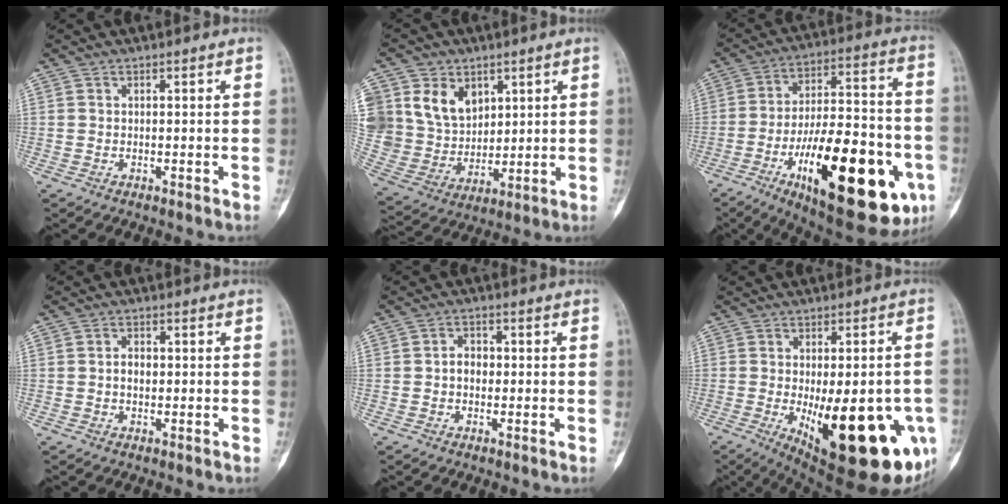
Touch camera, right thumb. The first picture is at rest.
{"total": 16.2, "force": [6.2, 13.0, 7.3], "torque": [-0.121, -0.008, 0.137]}
{"total": 31.2, "force": [-11.3, 11.4, 26.8], "torque": [-0.372, 0.035, -0.160]}
{"total": 2.4, "force": [-0.2, 1.7, 1.7], "torque": [-0.020, 0.006, -0.006]}
{"total": 3.2, "force": [-0.3, 2.5, 2.0], "torque": [-0.016, 0.012, -0.013]}
{"total": 25.0, "force": [-7.3, 9.2, 22.1], "torque": [-0.253, -0.015, -0.074]}